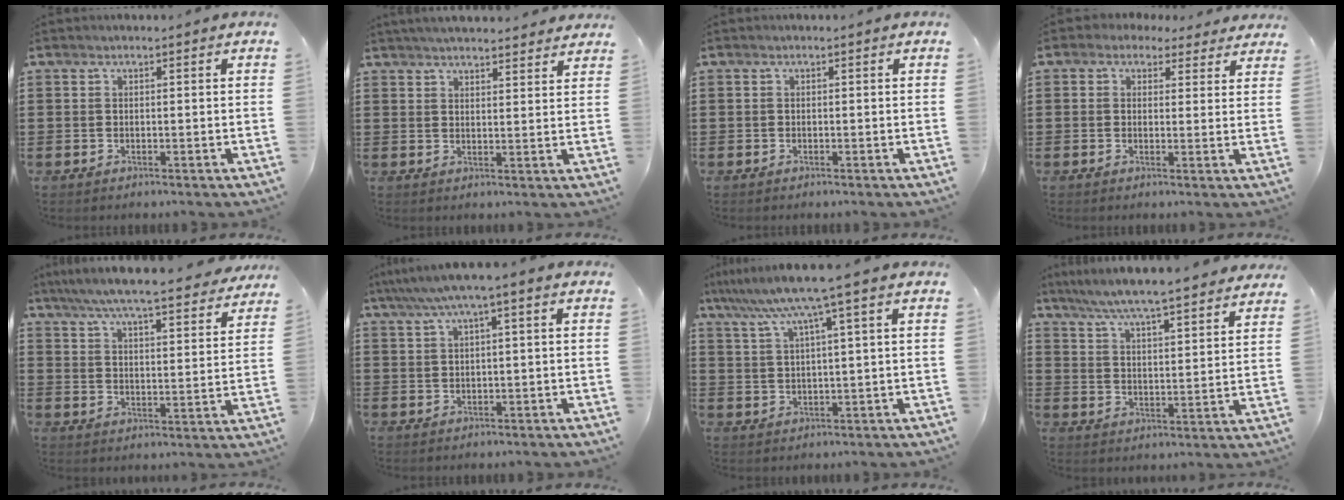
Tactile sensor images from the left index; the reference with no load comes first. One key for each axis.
{"total": 3.5, "fx": 3.5, "fy": 0.0, "fz": 0.6, "tx": -0.020, "ty": -0.009, "tz": 0.063}
{"total": 0.0}
{"total": 2.6, "fx": 2.0, "fy": 1.4, "fz": 0.7, "tx": -0.022, "ty": 0.002, "tz": 0.036}
{"total": 6.4, "fx": 5.9, "fy": -0.3, "fz": 2.3, "tx": -0.070, "ty": -0.036, "tz": 0.102}
{"total": 3.9, "fx": 1.3, "fy": 0.0, "fz": 3.7, "tx": -0.070, "ty": -0.001, "tz": 0.019}
{"total": 7.4, "fx": 4.5, "fy": -0.4, "fz": 5.9, "tx": -0.130, "ty": -0.017, "tz": 0.073}
{"total": 6.0, "fx": 5.6, "fy": -0.4, "fz": 1.9, "tx": -0.061, "ty": -0.035, "tz": 0.096}